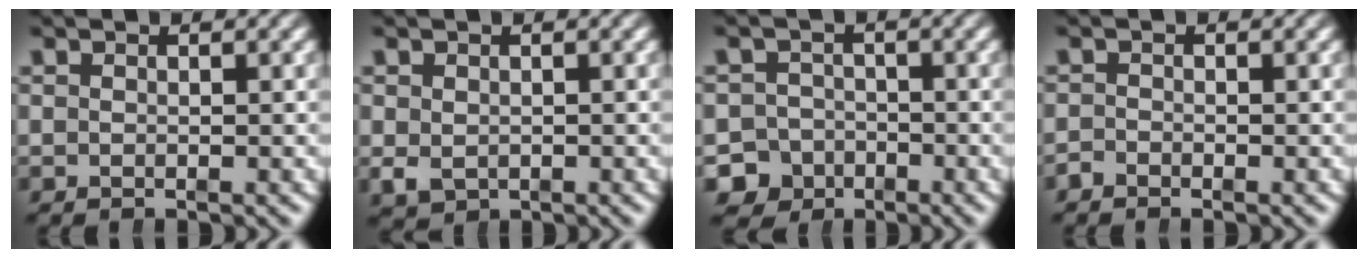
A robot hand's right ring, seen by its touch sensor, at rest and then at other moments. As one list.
[{"total": 2.0, "force": [-0.7, 1.5, 1.1], "torque": [-0.031, -0.023, 0.004]}, {"total": 9.6, "force": [-4.9, 8.1, 1.9], "torque": [-0.037, -0.038, -0.083]}, {"total": 1.1, "force": [-1.1, 0.2, -0.1], "torque": [0.003, -0.011, -0.018]}]